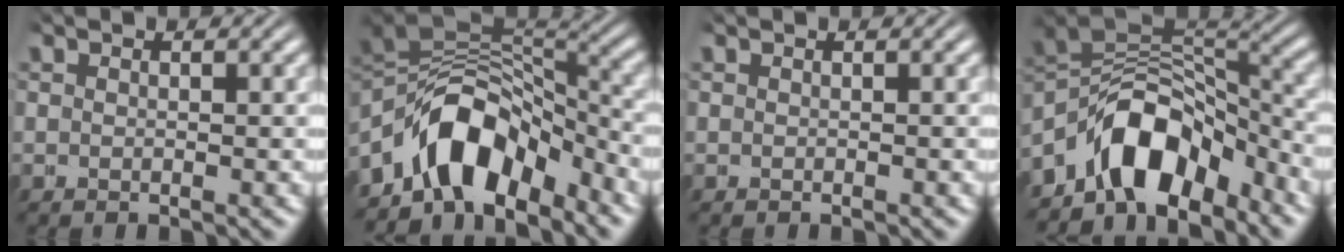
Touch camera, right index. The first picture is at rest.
{"total": 11.8, "force": [-2.3, 8.8, 7.5], "torque": [-0.144, -0.013, -0.042]}
{"total": 0.0}
{"total": 11.0, "force": [-2.9, 8.0, 7.0], "torque": [-0.131, -0.016, -0.049]}